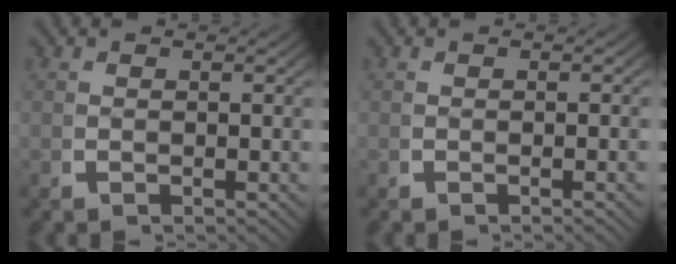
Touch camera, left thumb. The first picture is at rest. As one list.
[{"total": 0.7, "force": [-0.3, -0.1, 0.6], "torque": [-0.011, 0.006, -0.005]}]